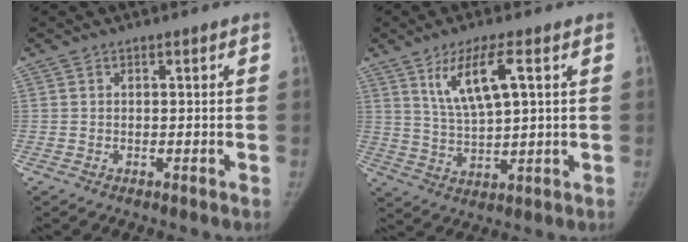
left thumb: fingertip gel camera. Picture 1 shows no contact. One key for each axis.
{"total": 9.1, "fx": 3.7, "fy": 2.3, "fz": 8.0, "tx": -0.153, "ty": -0.013, "tz": 0.080}